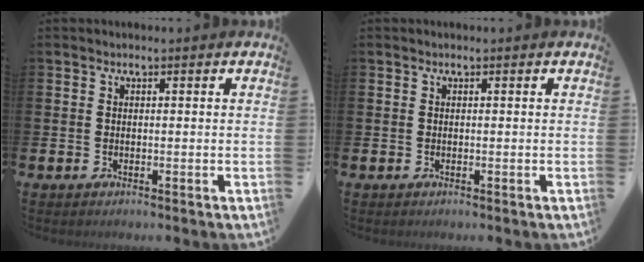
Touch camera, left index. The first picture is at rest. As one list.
[{"total": 0.0}]